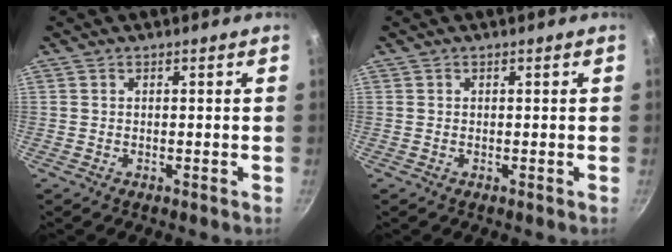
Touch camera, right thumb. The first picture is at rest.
{"total": 0.0}